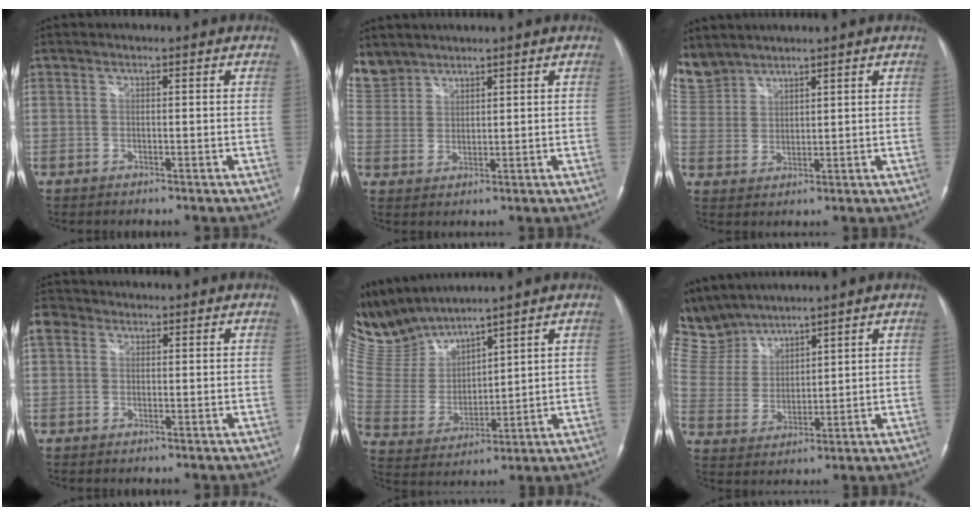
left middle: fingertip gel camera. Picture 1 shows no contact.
{"total": 6.5, "force": [5.8, 3.0, 0.4], "torque": [-0.016, 0.012, 0.128]}
{"total": 8.5, "force": [7.6, 3.7, 1.1], "torque": [-0.047, 0.012, 0.171]}
{"total": 3.0, "force": [1.3, 2.4, 1.3], "torque": [-0.034, 0.021, 0.024]}
{"total": 11.6, "force": [11.2, 1.2, 3.0], "torque": [-0.088, 0.009, 0.244]}
{"total": 9.2, "force": [8.9, 1.7, 1.0], "torque": [-0.045, 0.017, 0.199]}